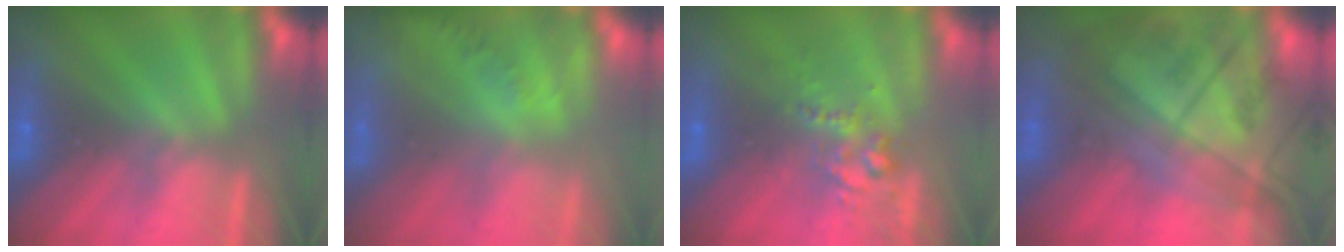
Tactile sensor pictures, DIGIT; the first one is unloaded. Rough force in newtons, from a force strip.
{"total": 1.3}
{"total": 2.7}
{"total": 7.3}